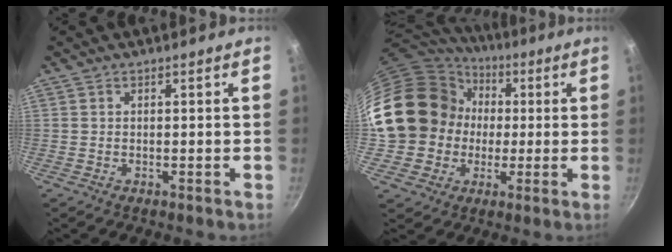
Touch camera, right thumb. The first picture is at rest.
{"total": 19.4, "force": [0.6, 17.5, 8.5], "torque": [-0.140, 0.037, 0.016]}